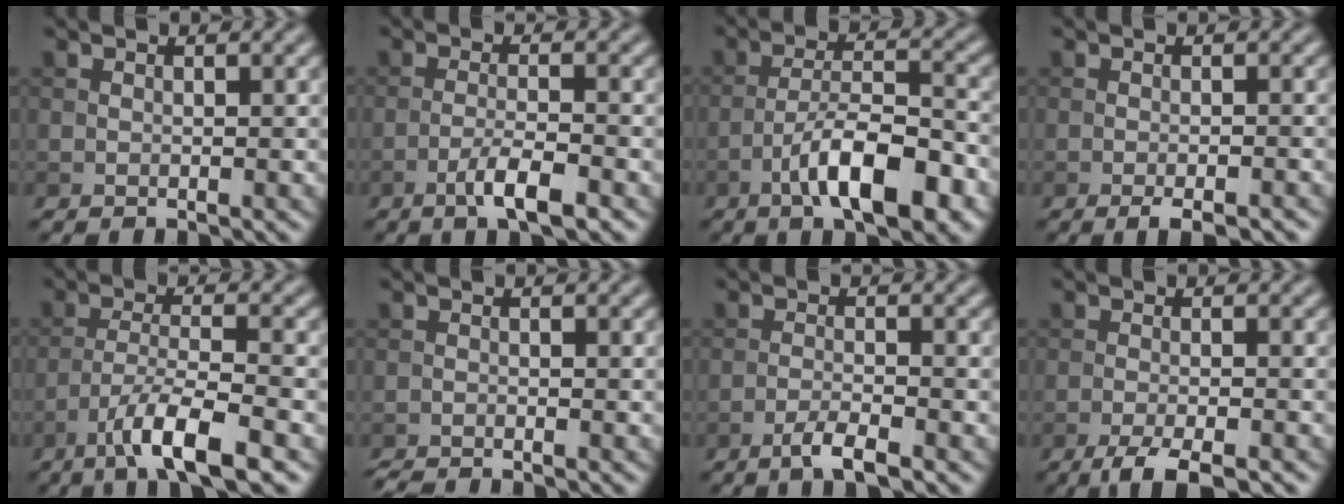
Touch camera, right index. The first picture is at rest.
{"total": 3.7, "force": [-2.2, 0.6, 2.9], "torque": [-0.056, 0.005, -0.045]}
{"total": 8.6, "force": [-4.4, 2.5, 6.9], "torque": [-0.113, 0.013, -0.074]}
{"total": 2.8, "force": [-1.8, 0.5, 2.1], "torque": [-0.032, 0.000, -0.027]}
{"total": 6.6, "force": [-4.1, 1.2, 5.0], "torque": [-0.085, 0.002, -0.076]}
{"total": 1.8, "force": [-1.7, 0.1, 0.6], "torque": [-0.011, -0.005, -0.035]}
{"total": 2.7, "force": [-1.8, 0.4, 2.0], "torque": [-0.038, 0.004, -0.039]}
{"total": 3.8, "force": [-2.7, 0.7, 2.6], "torque": [-0.045, -0.002, -0.052]}